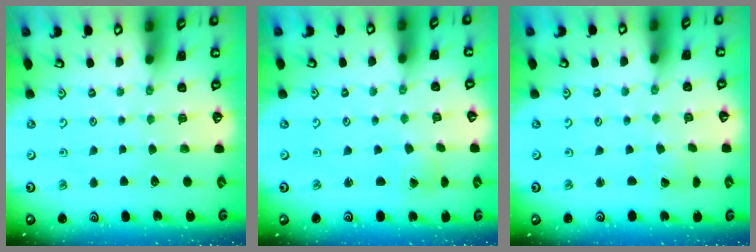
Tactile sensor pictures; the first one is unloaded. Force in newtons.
{"total": 1.0, "press": 1.0, "slide": 0.0}
{"total": 0.9, "press": 0.9, "slide": 0.1}